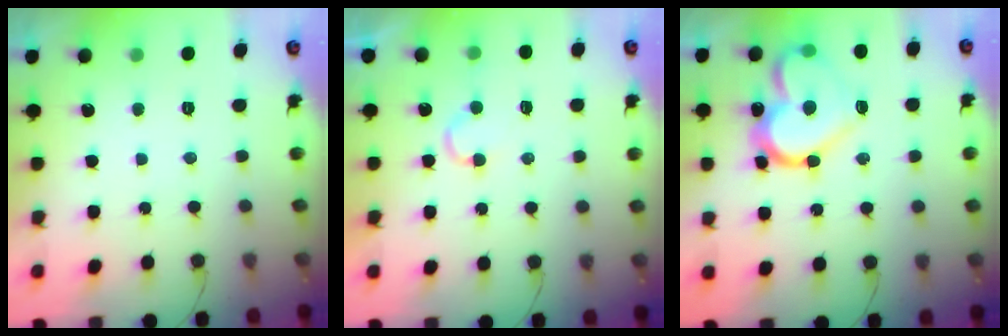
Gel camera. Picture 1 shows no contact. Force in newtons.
{"total": 4.6, "press": 4.5, "slide": 0.5}
{"total": 18.2, "press": 18.0, "slide": 2.0}